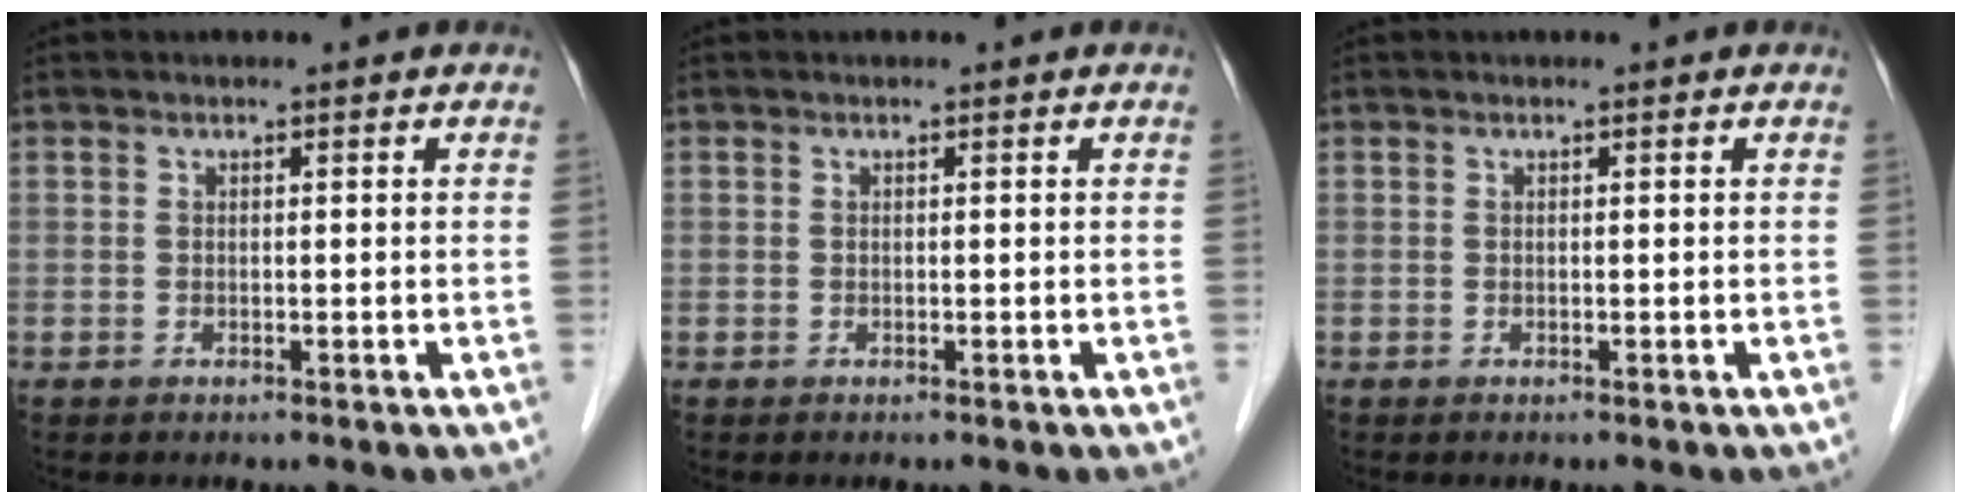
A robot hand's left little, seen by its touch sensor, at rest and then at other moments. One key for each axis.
{"total": 0.0}
{"total": 0.0}